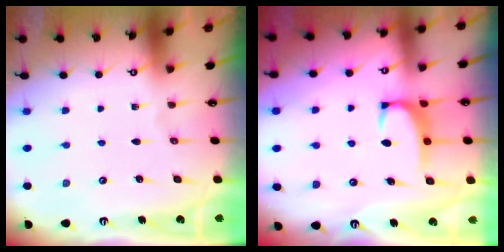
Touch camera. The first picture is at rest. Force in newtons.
{"total": 2.3, "press": 2.3, "slide": 0.6}